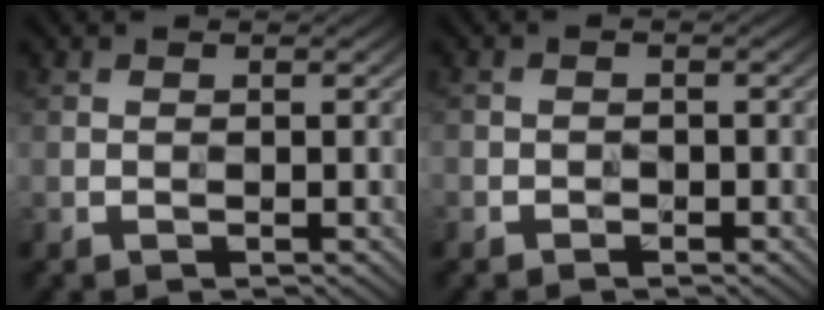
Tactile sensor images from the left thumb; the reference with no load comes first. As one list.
[{"total": 1.2, "force": [-1.0, 0.6, -0.4], "torque": [0.010, -0.003, -0.025]}]